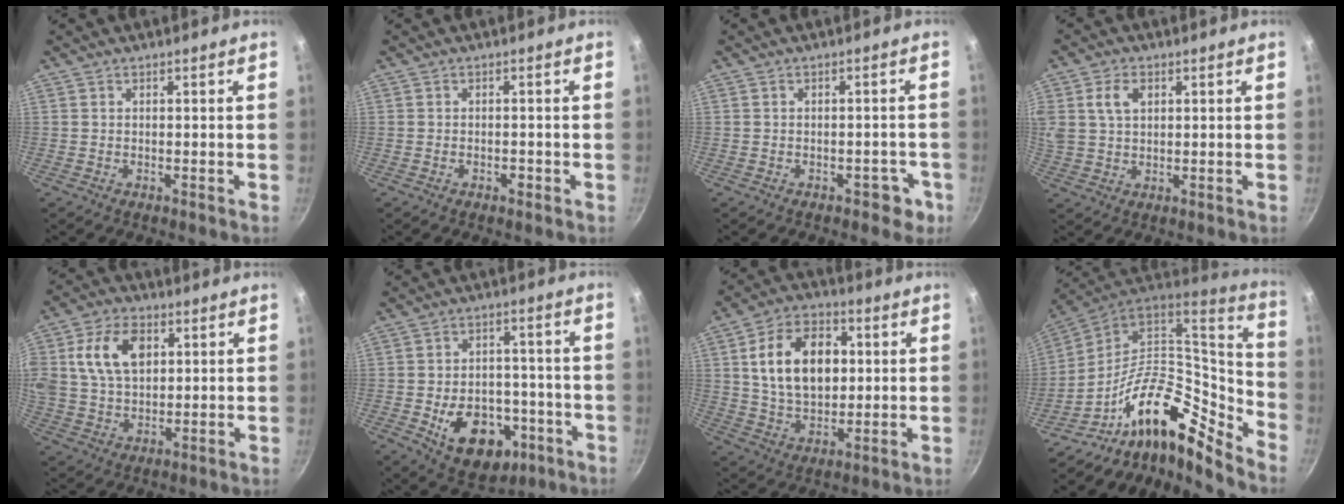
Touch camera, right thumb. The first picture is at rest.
{"total": 1.4, "force": [-0.7, 0.8, 0.9], "torque": [-0.012, 0.004, -0.010]}
{"total": 3.5, "force": [-1.8, 2.3, 2.0], "torque": [0.000, 0.026, -0.008]}
{"total": 7.5, "force": [2.6, 5.2, 4.7], "torque": [-0.085, 0.006, 0.049]}
{"total": 13.3, "force": [3.7, 9.0, 9.1], "torque": [-0.157, 0.006, 0.066]}
{"total": 15.5, "force": [-5.4, 10.7, 9.8], "torque": [-0.107, 0.027, -0.063]}
{"total": 16.7, "force": [3.0, 11.2, 12.0], "torque": [-0.174, 0.002, 0.050]}
{"total": 19.4, "force": [-11.2, 9.0, 13.0], "torque": [-0.167, 0.086, -0.215]}